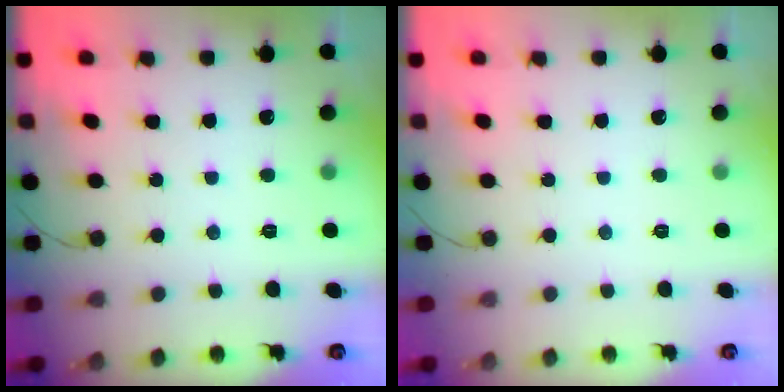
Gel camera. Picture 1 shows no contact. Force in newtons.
{"total": 0.0}